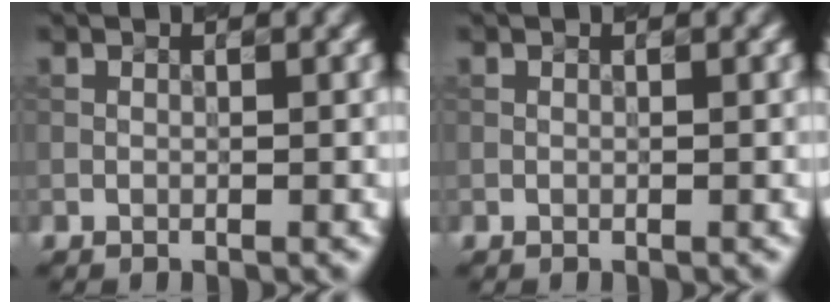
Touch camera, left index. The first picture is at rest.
{"total": 0.0}